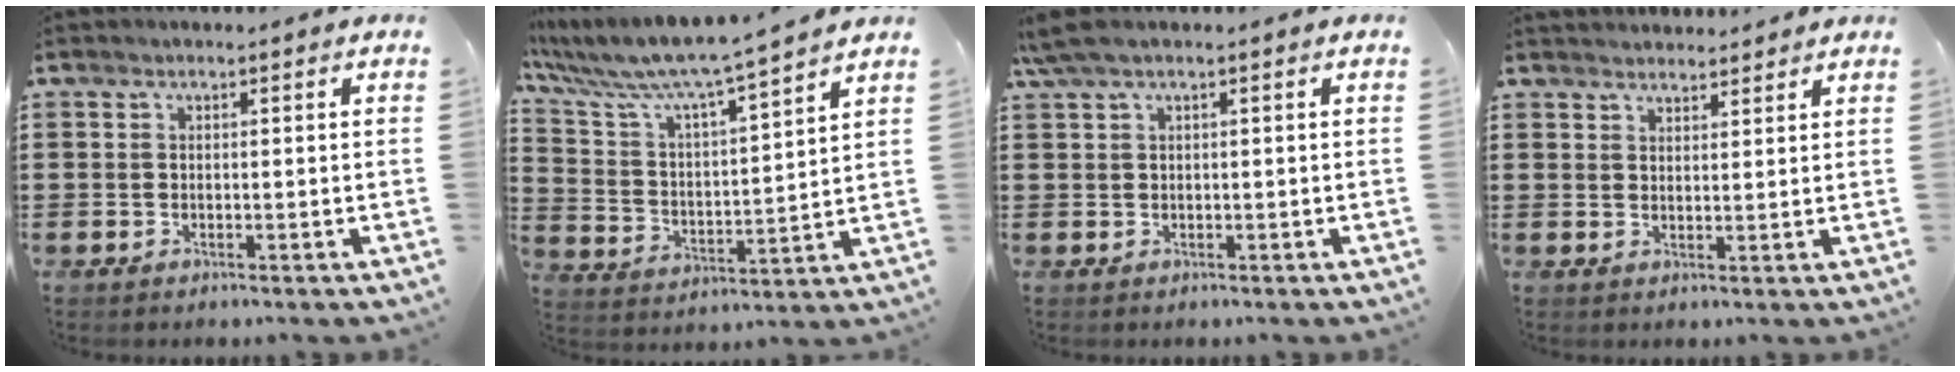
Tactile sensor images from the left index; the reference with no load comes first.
{"total": 7.1, "force": [6.4, -0.2, 3.2], "torque": [-0.093, -0.048, 0.102]}
{"total": 2.2, "force": [0.7, 0.3, 2.0], "torque": [-0.045, -0.003, 0.010]}
{"total": 2.3, "force": [2.2, 0.3, -0.3], "torque": [-0.002, -0.002, 0.043]}